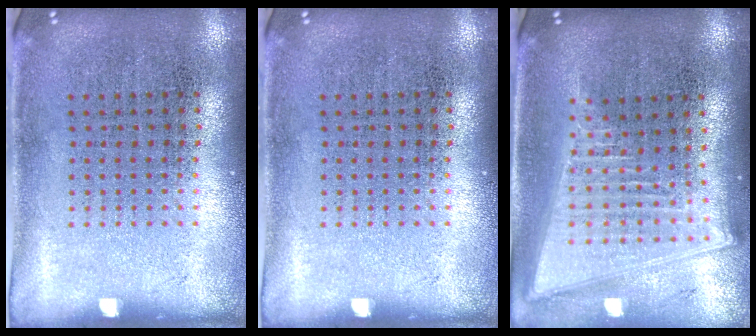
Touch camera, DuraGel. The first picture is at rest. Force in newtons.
{"total": 0.0}
{"total": 2.1, "press": 1.8, "slide": 1.1}